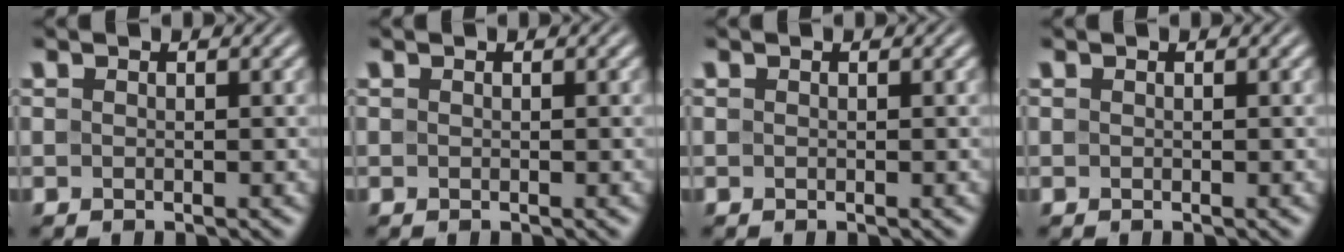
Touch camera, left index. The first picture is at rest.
{"total": 0.0}
{"total": 0.0}
{"total": 0.0}